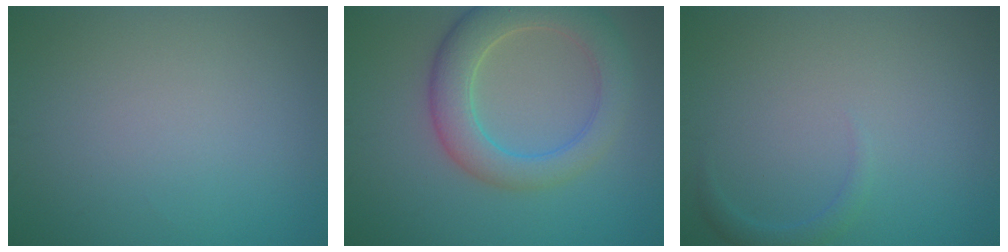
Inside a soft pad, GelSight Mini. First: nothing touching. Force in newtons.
{"total": 6.1, "press": 6.1, "slide": 0.5}
{"total": 1.2, "press": 1.2, "slide": 0.1}